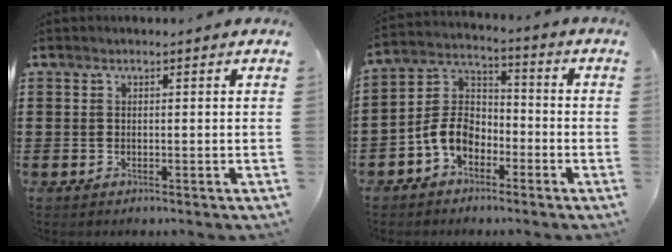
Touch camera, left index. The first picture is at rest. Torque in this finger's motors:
{"motor_torque": [1.49, 0.64, 0.35, 0.10]}